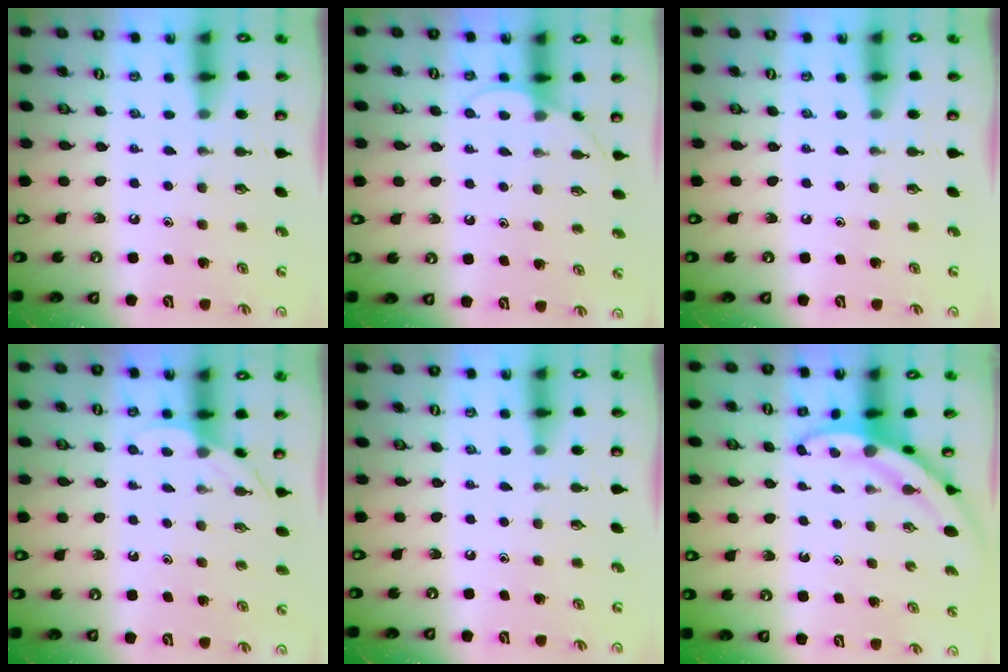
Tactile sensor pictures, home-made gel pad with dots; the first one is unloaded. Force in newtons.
{"total": 4.0, "press": 4.0, "slide": 0.4}
{"total": 0.0}
{"total": 3.4, "press": 3.4, "slide": 0.2}
{"total": 0.0}
{"total": 3.4, "press": 3.4, "slide": 0.2}